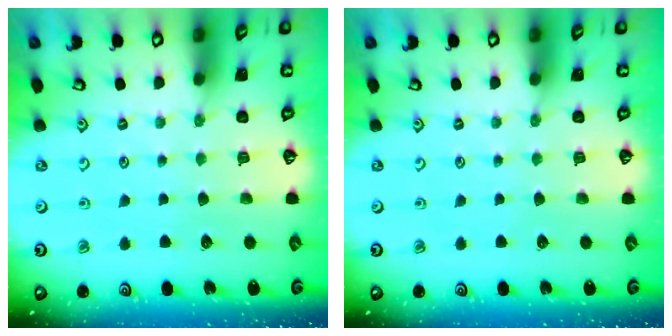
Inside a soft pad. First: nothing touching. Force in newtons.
{"total": 0.0}